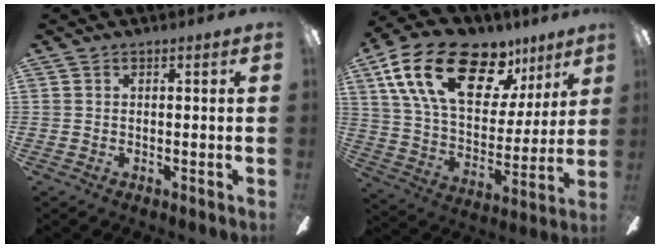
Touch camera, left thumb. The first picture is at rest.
{"total": 23.8, "force": [13.0, 12.6, 15.5], "torque": [-0.266, -0.059, 0.231]}